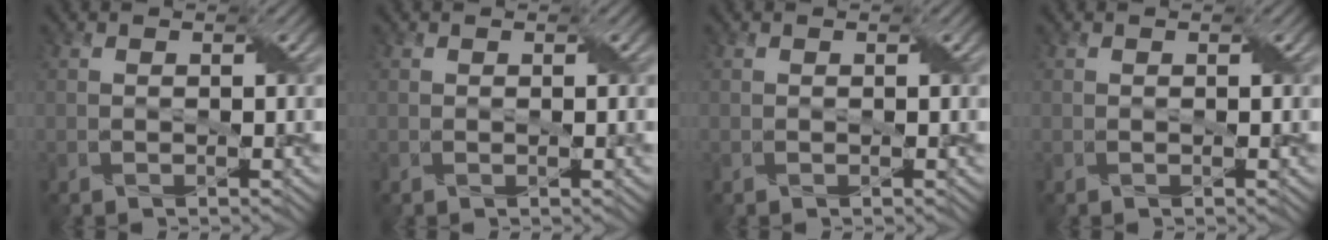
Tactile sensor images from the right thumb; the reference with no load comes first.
{"total": 0.8, "force": [0.1, 0.1, 0.8], "torque": [-0.012, 0.001, 0.001]}
{"total": 0.0}
{"total": 0.0}